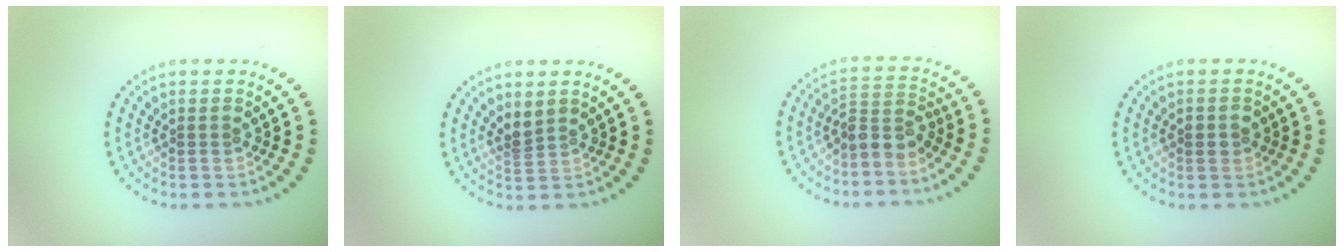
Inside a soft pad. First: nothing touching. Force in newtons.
{"total": 1.6, "press": 1.2, "slide": 1.1}
{"total": 2.6, "press": 2.0, "slide": 1.7}
{"total": 1.0, "press": 1.0, "slide": 0.0}